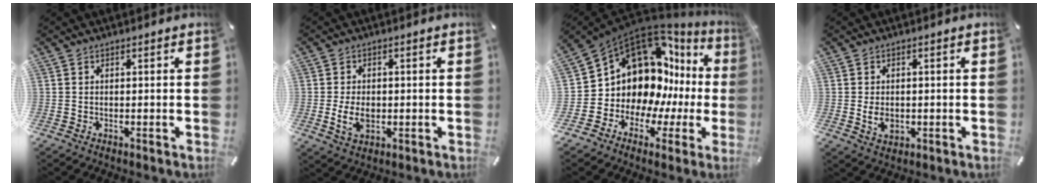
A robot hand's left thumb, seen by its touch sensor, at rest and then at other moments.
{"total": 6.6, "force": [-0.9, 4.5, 4.7], "torque": [-0.100, -0.003, -0.018]}
{"total": 13.8, "force": [4.9, 10.9, 6.9], "torque": [-0.122, -0.084, 0.096]}
{"total": 4.5, "force": [-0.8, 3.3, 2.9], "torque": [-0.062, -0.005, -0.019]}